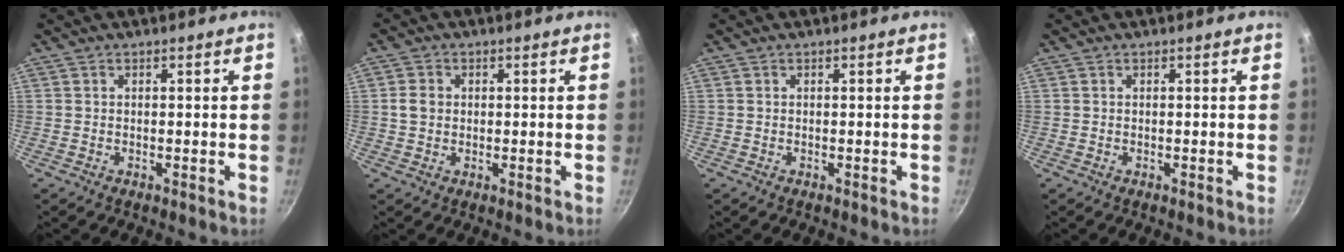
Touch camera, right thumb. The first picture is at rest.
{"total": 3.2, "force": [0.3, 2.7, 1.7], "torque": [-0.020, 0.005, 0.001]}
{"total": 0.0}
{"total": 0.0}